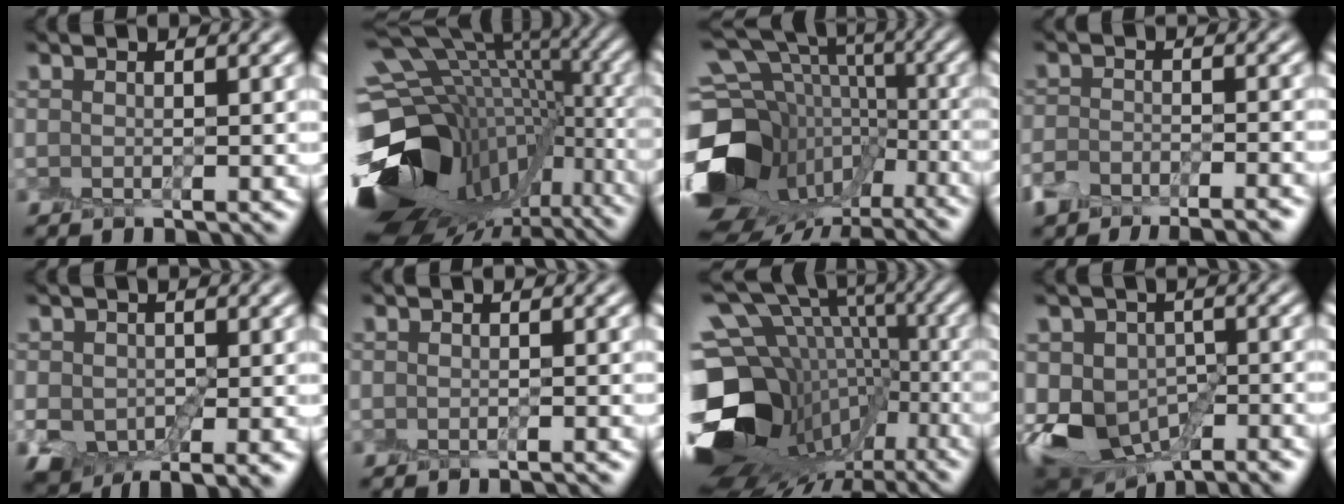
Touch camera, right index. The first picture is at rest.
{"total": 17.4, "force": [-5.3, 11.0, 12.4], "torque": [-0.229, 0.001, -0.051]}
{"total": 16.6, "force": [-5.3, 12.4, 9.7], "torque": [-0.217, 0.008, -0.066]}
{"total": 5.8, "force": [-5.0, 2.1, 2.2], "torque": [-0.032, -0.008, -0.084]}
{"total": 4.9, "force": [-1.2, 3.2, 3.5], "torque": [-0.069, -0.015, -0.023]}
{"total": 1.2, "force": [-1.2, -0.1, 0.2], "torque": [-0.003, -0.005, -0.013]}
{"total": 19.3, "force": [-6.3, 14.5, 11.2], "torque": [-0.228, 0.005, -0.075]}
{"total": 8.1, "force": [-3.6, 5.4, 4.9], "torque": [-0.088, -0.017, -0.064]}